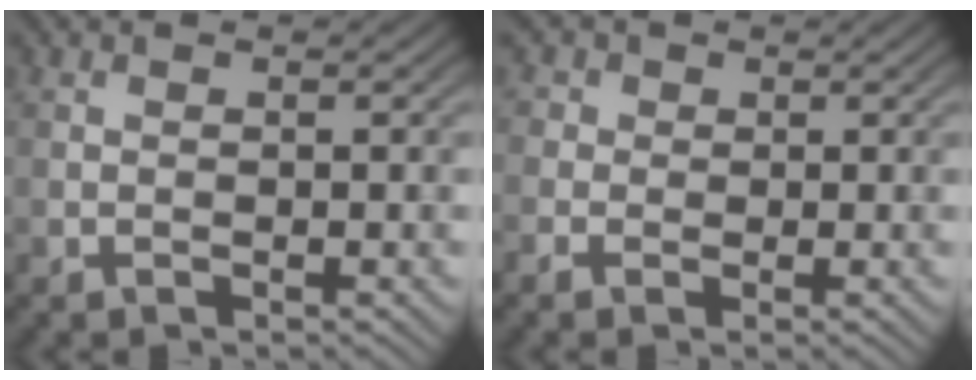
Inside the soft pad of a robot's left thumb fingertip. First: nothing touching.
{"total": 2.5, "force": [-0.1, 2.4, 0.6], "torque": [-0.022, 0.006, -0.006]}